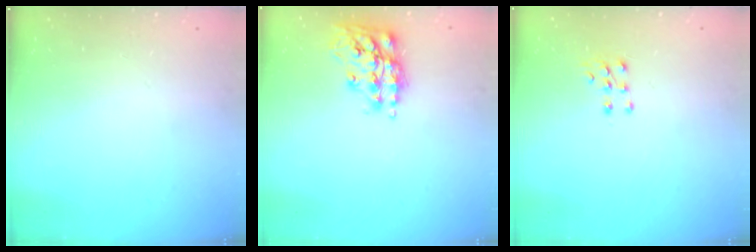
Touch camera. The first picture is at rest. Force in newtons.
{"total": 14.8, "press": 14.7, "slide": 1.5}
{"total": 6.6, "press": 6.6, "slide": 0.8}